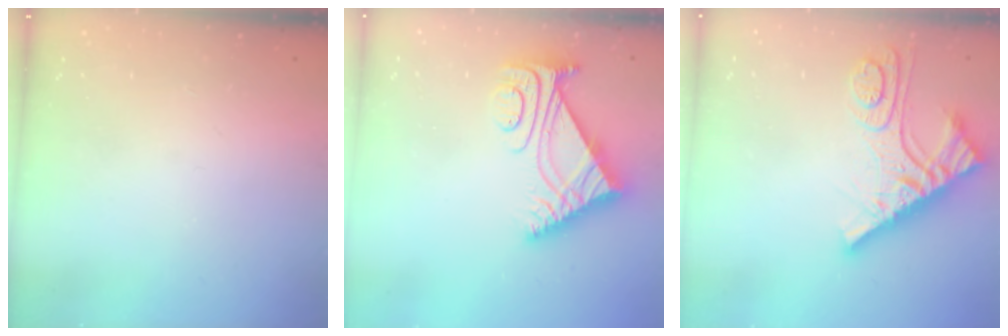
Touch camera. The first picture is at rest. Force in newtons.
{"total": 8.1, "press": 8.1, "slide": 1.0}
{"total": 11.5, "press": 11.4, "slide": 1.0}